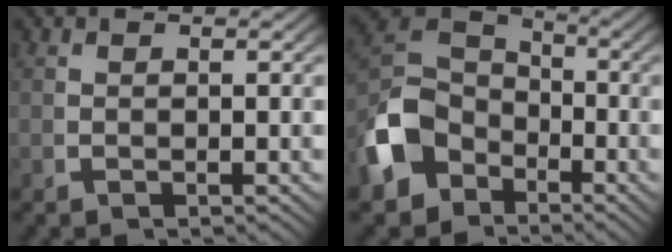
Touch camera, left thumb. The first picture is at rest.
{"total": 8.5, "force": [-2.0, 6.5, 5.1], "torque": [-0.115, -0.020, -0.025]}